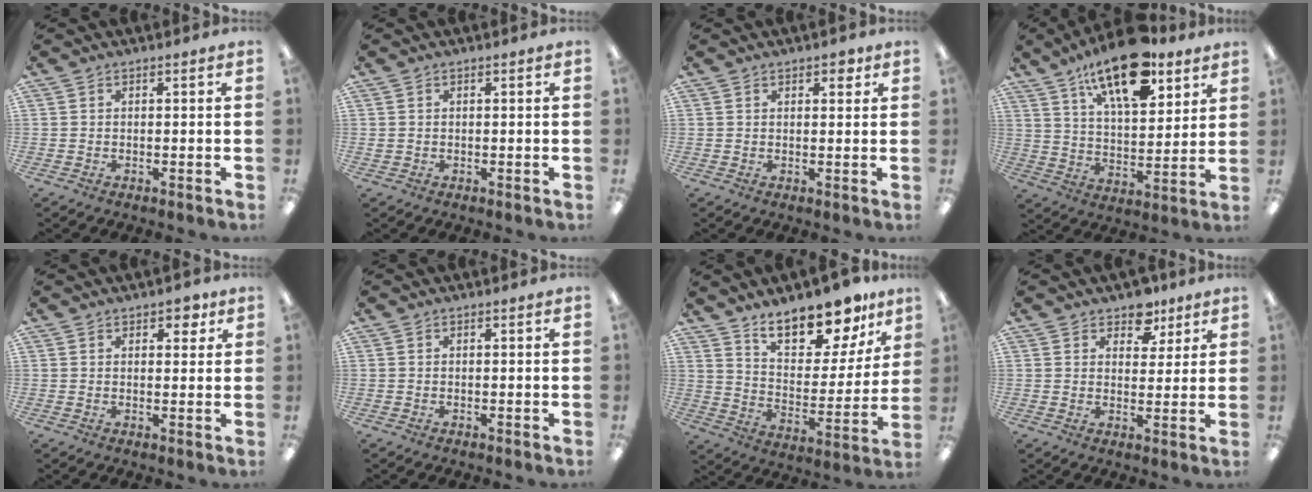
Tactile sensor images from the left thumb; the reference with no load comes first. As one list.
[{"total": 0.7, "force": [0.1, 0.6, 0.2], "torque": [-0.004, 0.004, 0.001]}, {"total": 2.3, "force": [1.5, 1.2, 1.3], "torque": [-0.003, -0.005, 0.020]}, {"total": 18.8, "force": [12.5, 7.9, 11.5], "torque": [-0.178, -0.065, 0.208]}, {"total": 3.2, "force": [2.0, 1.8, 1.8], "torque": [-0.014, -0.005, 0.029]}, {"total": 0.0}, {"total": 17.6, "force": [14.5, 6.5, 7.6], "torque": [-0.119, -0.103, 0.252]}, {"total": 7.2, "force": [5.2, 4.3, 2.4], "torque": [-0.018, -0.026, 0.089]}]